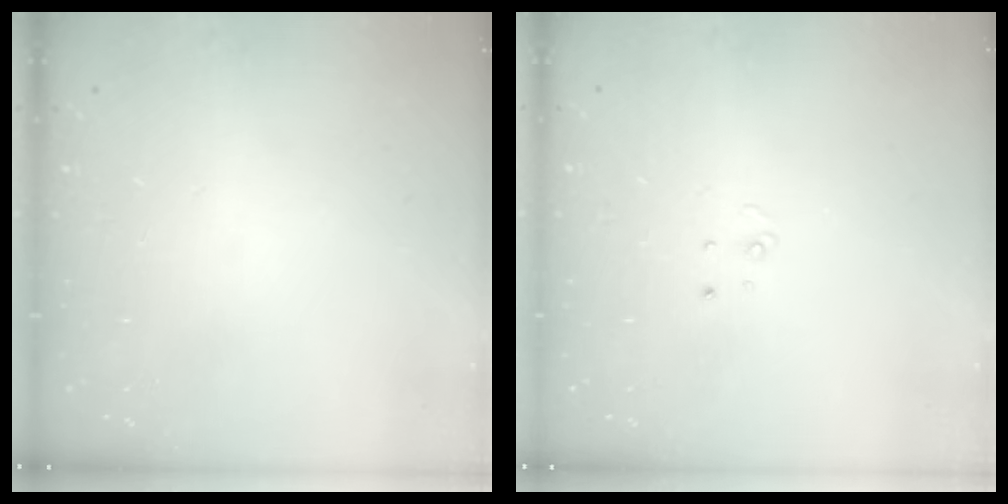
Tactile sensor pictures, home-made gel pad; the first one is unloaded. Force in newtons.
{"total": 2.6, "press": 2.6, "slide": 0.2}